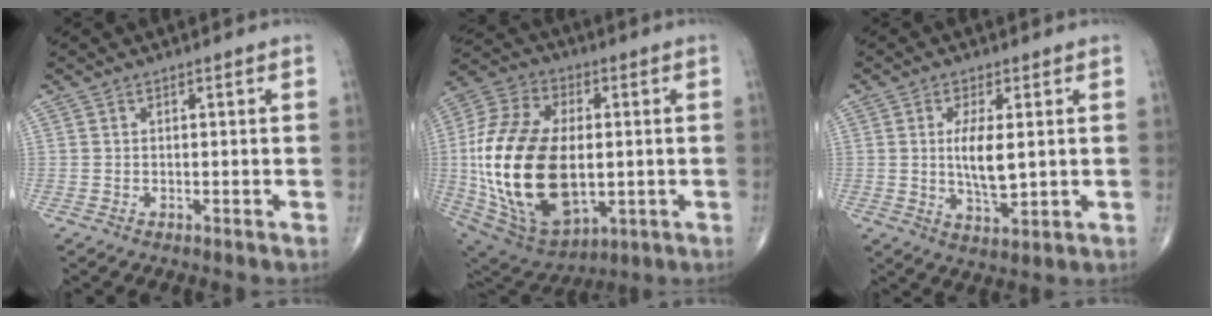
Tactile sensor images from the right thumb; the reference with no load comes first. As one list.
[{"total": 28.0, "force": [-1.5, 16.5, 22.5], "torque": [-0.448, -0.004, -0.005]}, {"total": 7.5, "force": [0.8, 2.8, 6.9], "torque": [-0.125, -0.017, 0.018]}]